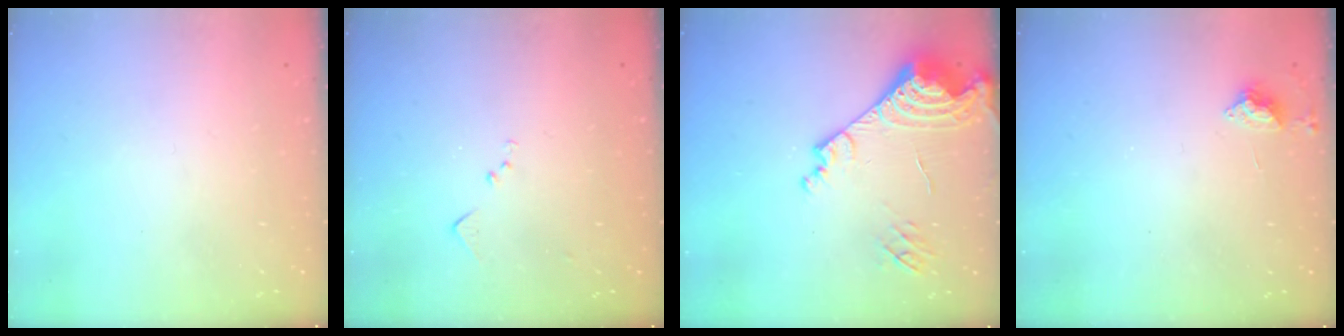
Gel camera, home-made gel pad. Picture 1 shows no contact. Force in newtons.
{"total": 6.3, "press": 6.3, "slide": 0.9}
{"total": 17.7, "press": 17.6, "slide": 2.2}
{"total": 3.7, "press": 3.7, "slide": 0.5}